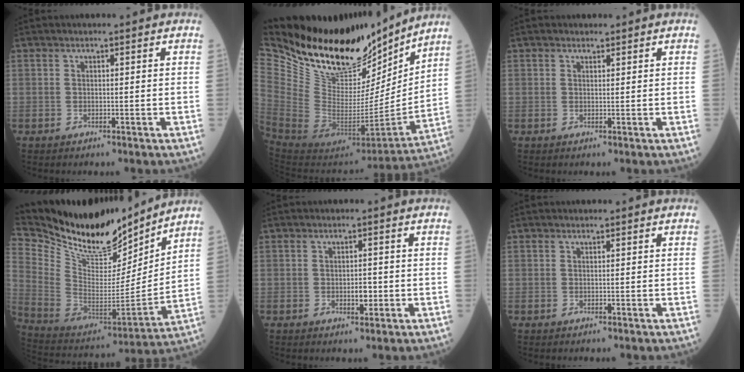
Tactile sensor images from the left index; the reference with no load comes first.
{"total": 27.5, "force": [22.8, 9.8, 11.8], "torque": [-0.241, -0.034, 0.381]}
{"total": 0.5, "force": [0.2, 0.4, -0.3], "torque": [0.004, -0.007, -0.001]}
{"total": 21.9, "force": [19.9, 4.7, 7.7], "torque": [-0.155, -0.038, 0.341]}
{"total": 2.1, "force": [-0.9, 1.1, 1.6], "torque": [-0.021, -0.003, -0.012]}
{"total": 0.0}